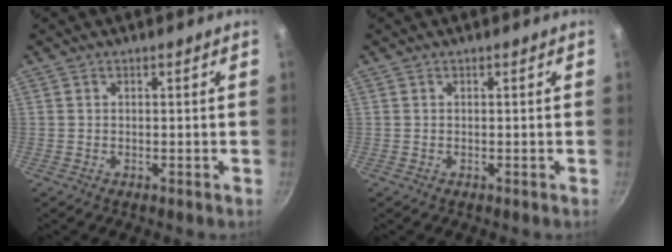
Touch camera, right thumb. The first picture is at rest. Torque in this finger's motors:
{"motor_torque": [-0.01, 0.01, 0.00, 0.00, 0.00]}